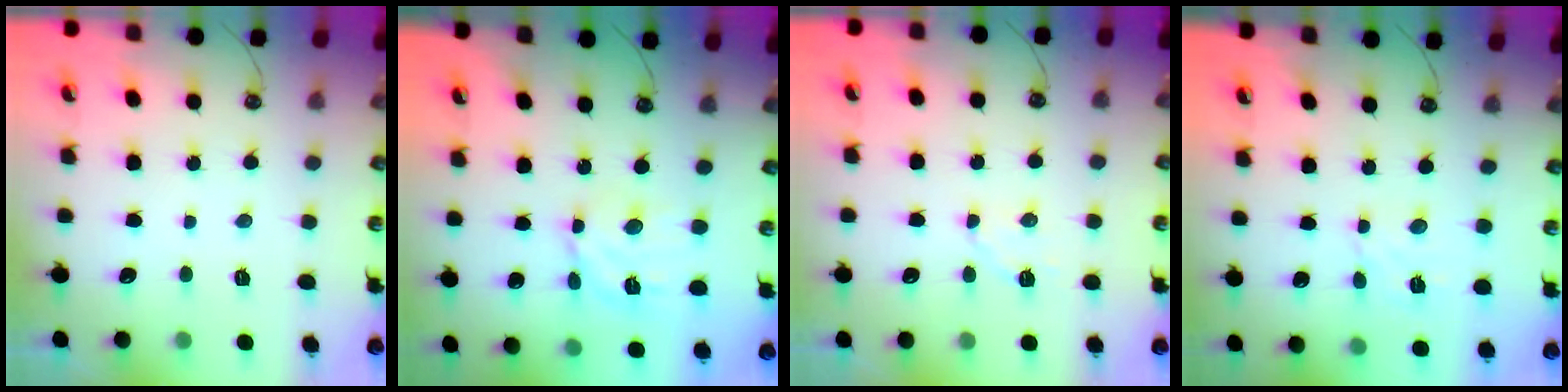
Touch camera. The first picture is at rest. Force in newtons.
{"total": 10.6, "press": 10.5, "slide": 1.5}
{"total": 4.9, "press": 4.8, "slide": 0.8}
{"total": 2.9, "press": 2.9, "slide": 0.2}